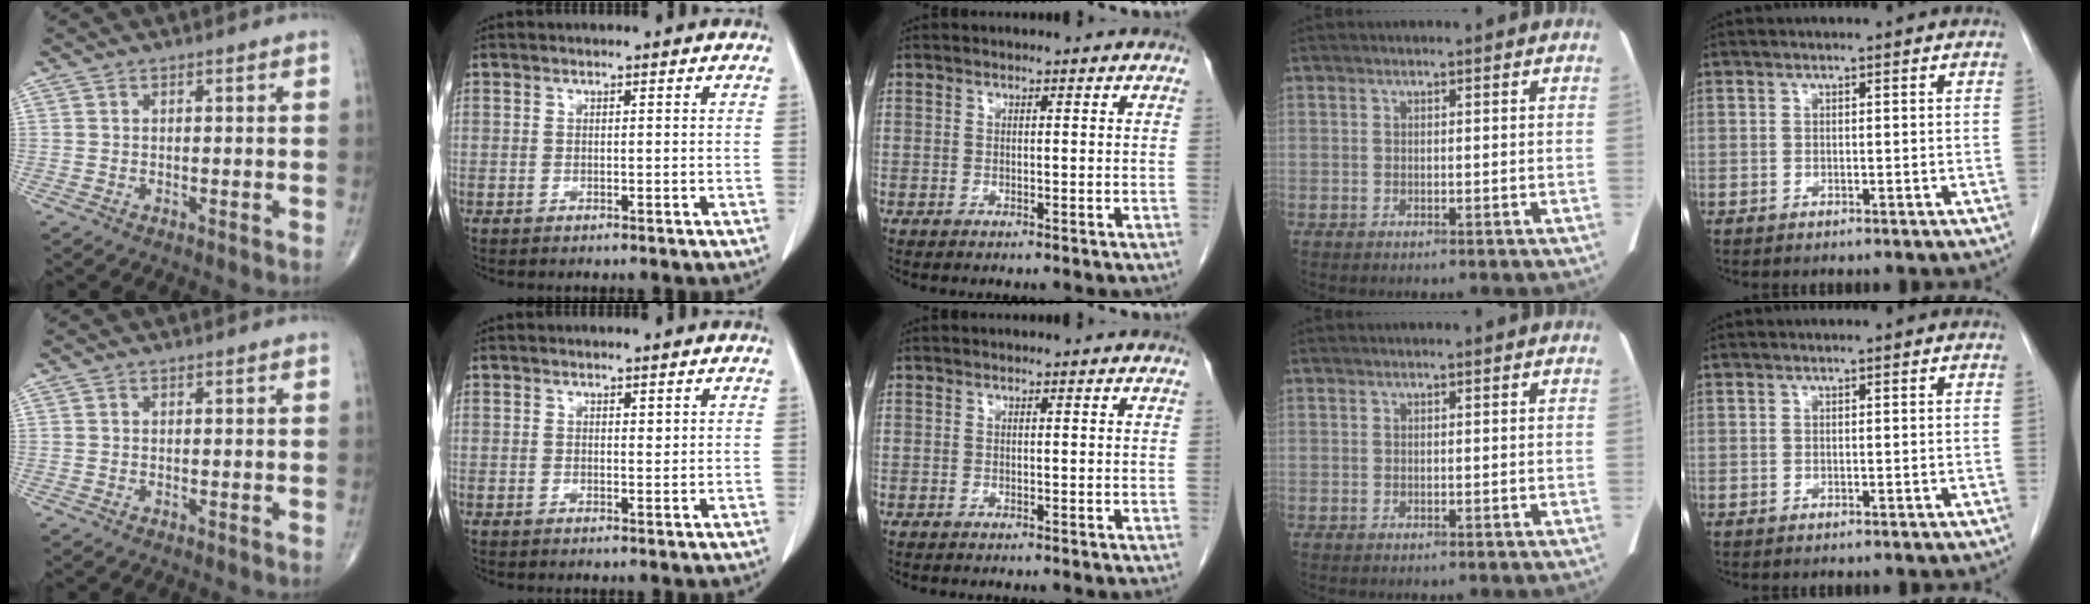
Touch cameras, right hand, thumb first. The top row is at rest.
{"index": {"total": 0.6, "force": [0.4, 0.2, 0.4], "torque": [-0.005, -0.004, 0.006]}}